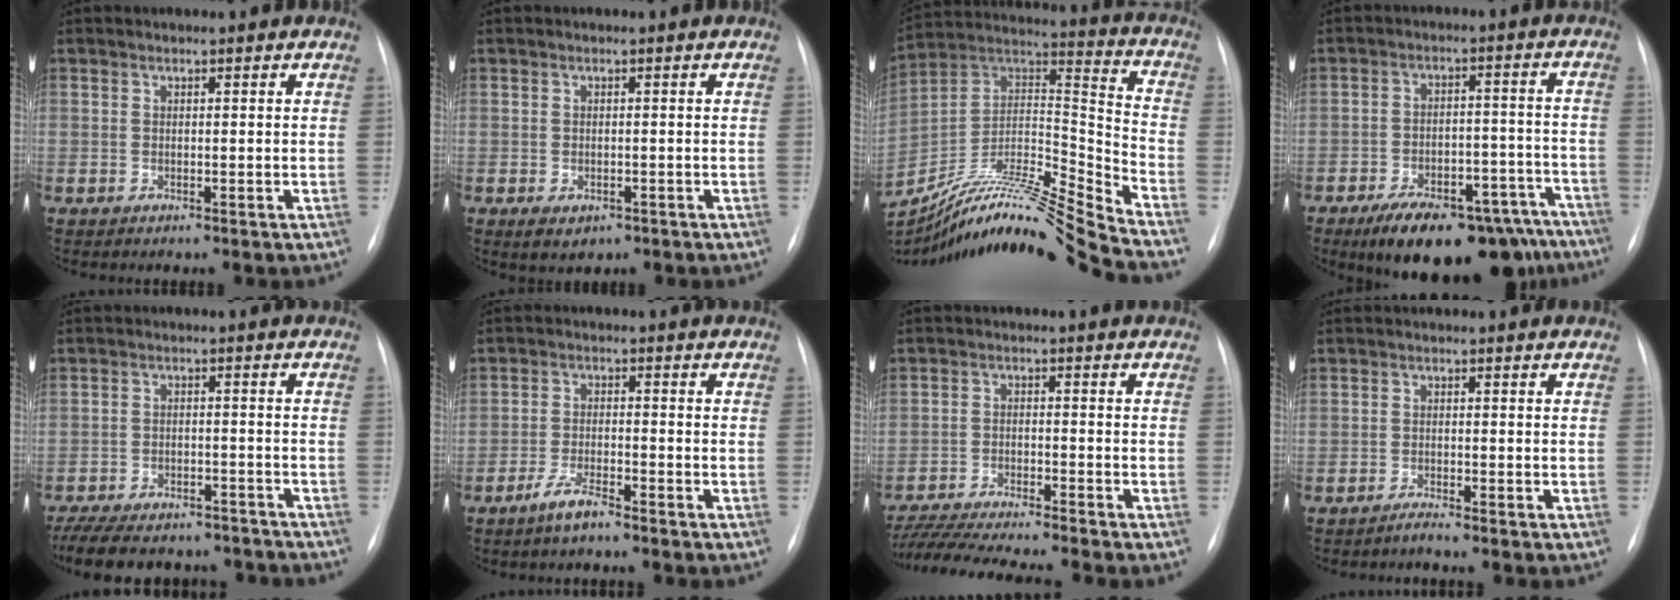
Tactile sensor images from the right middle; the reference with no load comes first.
{"total": 2.7, "force": [-1.3, 1.7, 1.6], "torque": [-0.023, -0.003, -0.006]}
{"total": 22.8, "force": [-20.4, -2.6, 9.9], "torque": [-0.197, 0.004, -0.355]}
{"total": 20.3, "force": [-15.9, 7.9, 10.0], "torque": [-0.097, 0.029, -0.215]}
{"total": 18.4, "force": [-16.1, 5.8, 6.6], "torque": [-0.166, -0.007, -0.219]}
{"total": 3.8, "force": [-3.0, 0.4, 2.2], "torque": [-0.050, -0.004, -0.060]}
{"total": 13.8, "force": [-12.4, -0.6, 6.0], "torque": [-0.099, -0.017, -0.205]}
{"total": 1.2, "force": [-1.1, -0.4, 0.3], "torque": [-0.007, -0.002, -0.019]}